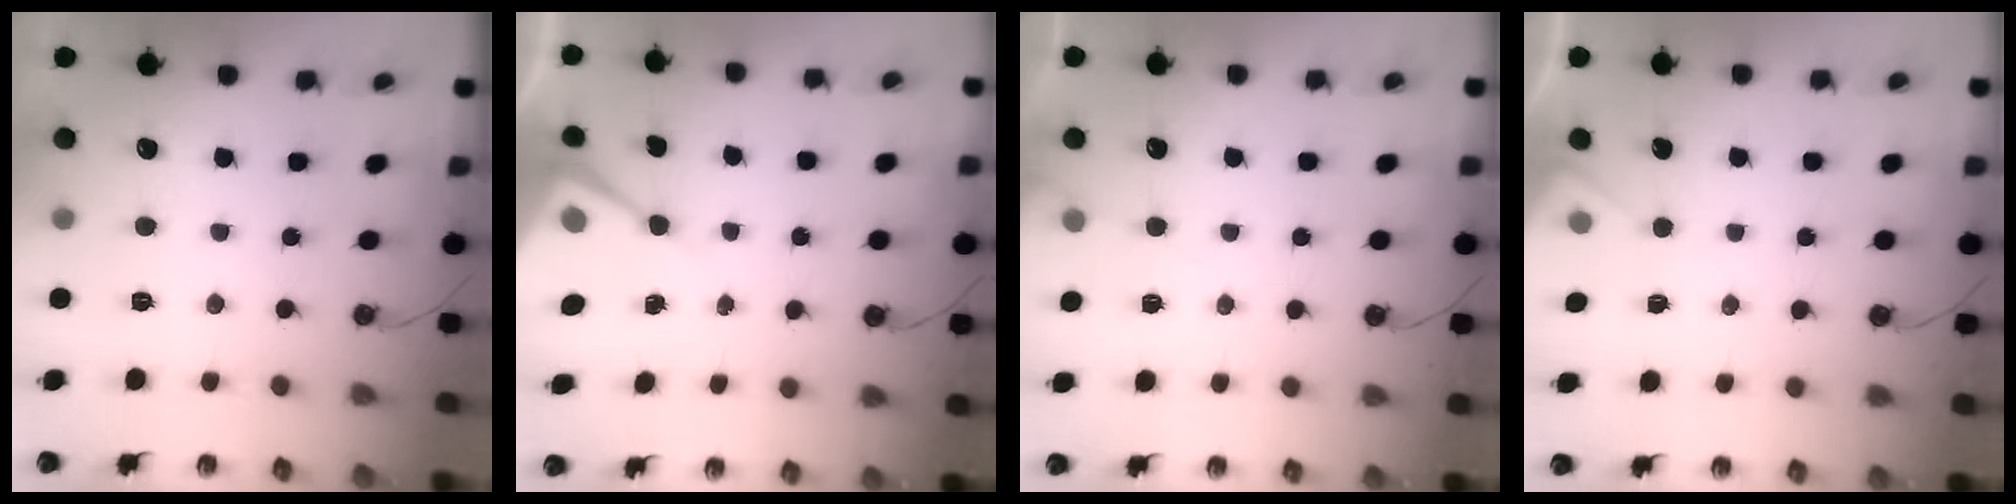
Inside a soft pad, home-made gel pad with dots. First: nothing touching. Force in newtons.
{"total": 8.5, "press": 8.5, "slide": 0.2}
{"total": 4.8, "press": 4.7, "slide": 0.7}
{"total": 3.5, "press": 3.5, "slide": 0.6}